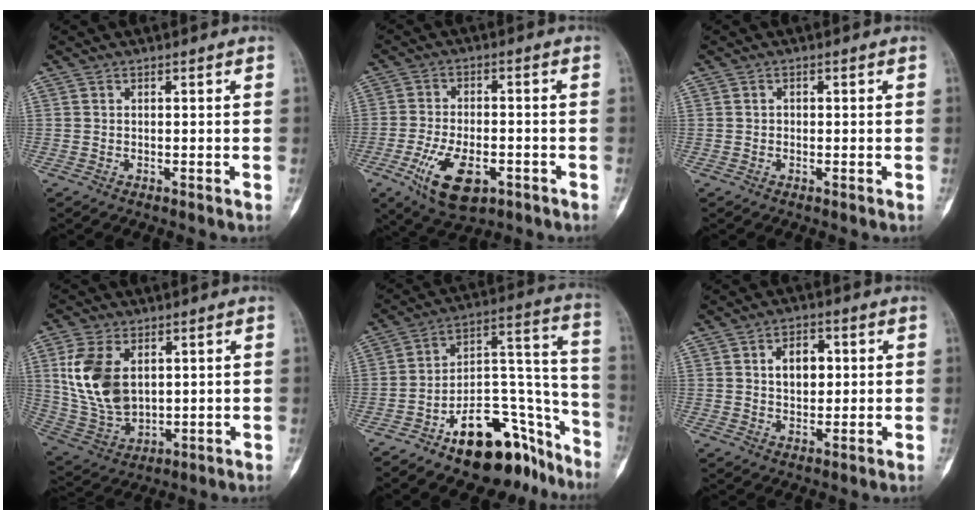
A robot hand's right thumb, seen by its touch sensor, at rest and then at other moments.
{"total": 11.3, "force": [-4.8, 5.8, 8.4], "torque": [-0.150, 0.010, -0.075]}
{"total": 0.6, "force": [0.0, 0.6, 0.2], "torque": [0.001, 0.002, -0.002]}
{"total": 14.1, "force": [3.4, 9.0, 10.3], "torque": [-0.194, -0.013, 0.081]}
{"total": 21.1, "force": [-13.7, 10.2, 12.3], "torque": [-0.117, 0.130, -0.211]}
{"total": 6.6, "force": [1.5, 4.4, 4.7], "torque": [-0.047, -0.002, 0.023]}